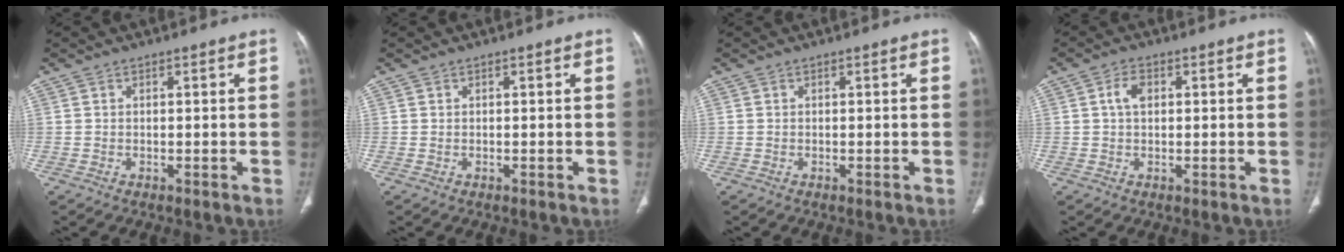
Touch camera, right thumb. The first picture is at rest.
{"total": 0.0}
{"total": 0.0}
{"total": 3.2, "force": [0.7, 2.0, 2.4], "torque": [-0.045, 0.007, 0.012]}